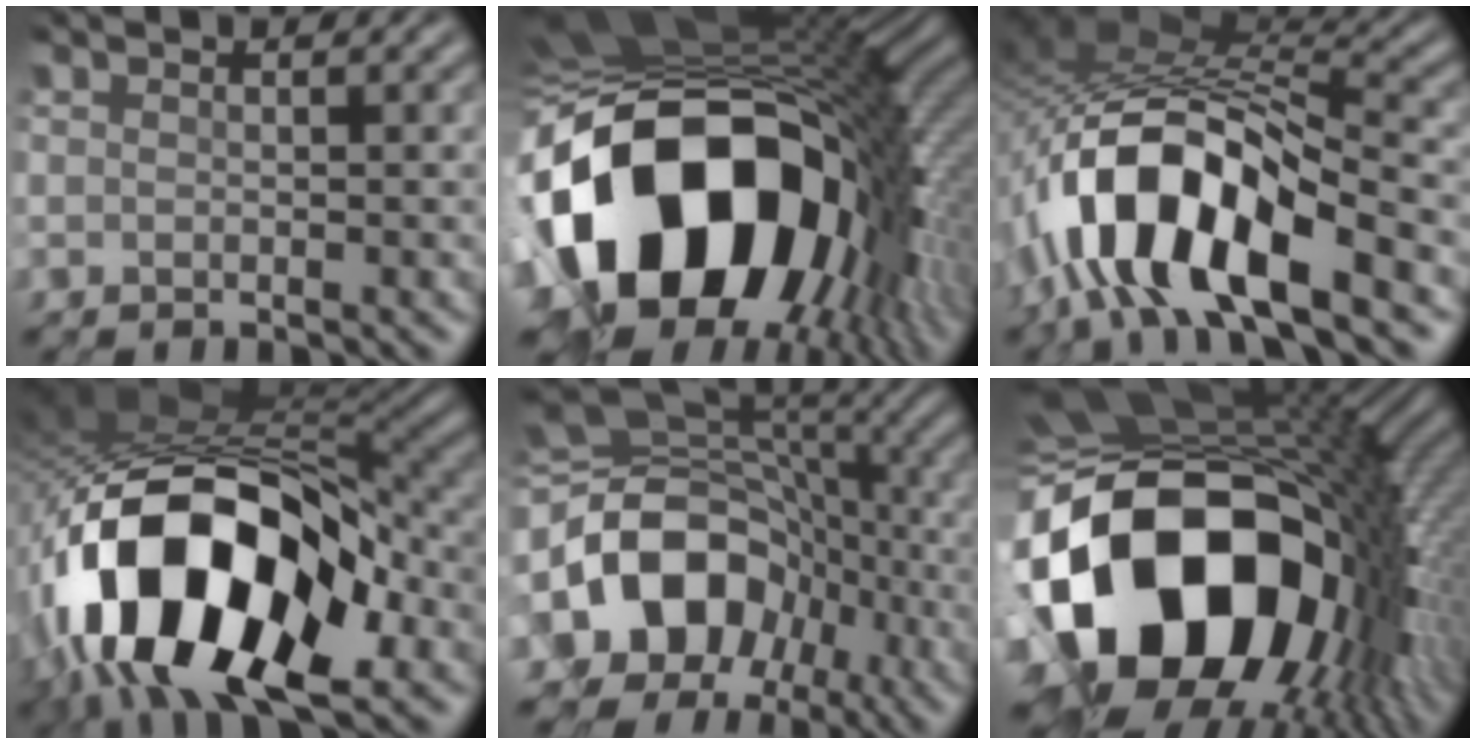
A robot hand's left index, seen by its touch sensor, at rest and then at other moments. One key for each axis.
{"total": 21.1, "fx": -4.6, "fy": 13.4, "fz": 15.6, "tx": -0.326, "ty": -0.052, "tz": -0.056}
{"total": 13.9, "fx": -5.5, "fy": 5.6, "fz": 11.4, "tx": -0.231, "ty": 0.009, "tz": -0.101}
{"total": 19.0, "fx": -5.7, "fy": 9.8, "fz": 15.2, "tx": -0.313, "ty": -0.007, "tz": -0.082}
{"total": 14.2, "fx": -3.3, "fy": 10.8, "fz": 8.6, "tx": -0.172, "ty": -0.010, "tz": -0.047}
{"total": 19.5, "fx": -5.4, "fy": 12.7, "fz": 13.8, "tx": -0.269, "ty": -0.027, "tz": -0.079}